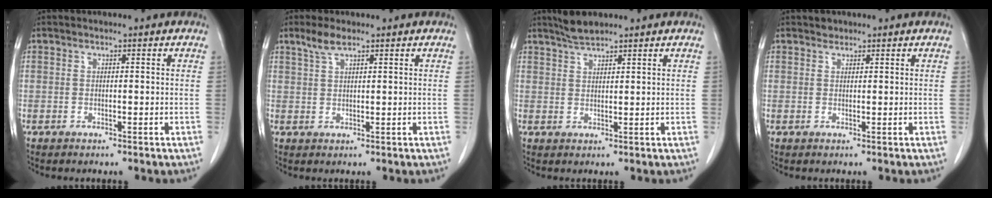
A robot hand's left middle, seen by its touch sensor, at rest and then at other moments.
{"total": 2.7, "force": [2.0, 0.4, 1.8], "torque": [-0.045, 0.006, 0.043]}
{"total": 3.1, "force": [2.8, 0.2, 1.3], "torque": [-0.030, 0.004, 0.055]}
{"total": 0.8, "force": [0.7, 0.4, 0.0], "torque": [-0.001, 0.000, 0.009]}